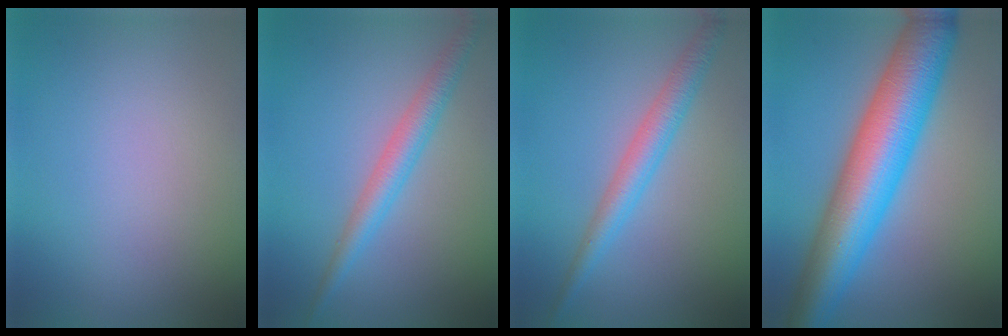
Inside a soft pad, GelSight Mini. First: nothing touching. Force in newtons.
{"total": 3.0, "press": 3.0, "slide": 0.0}
{"total": 3.2, "press": 3.2, "slide": 0.2}
{"total": 11.1, "press": 11.1, "slide": 0.2}